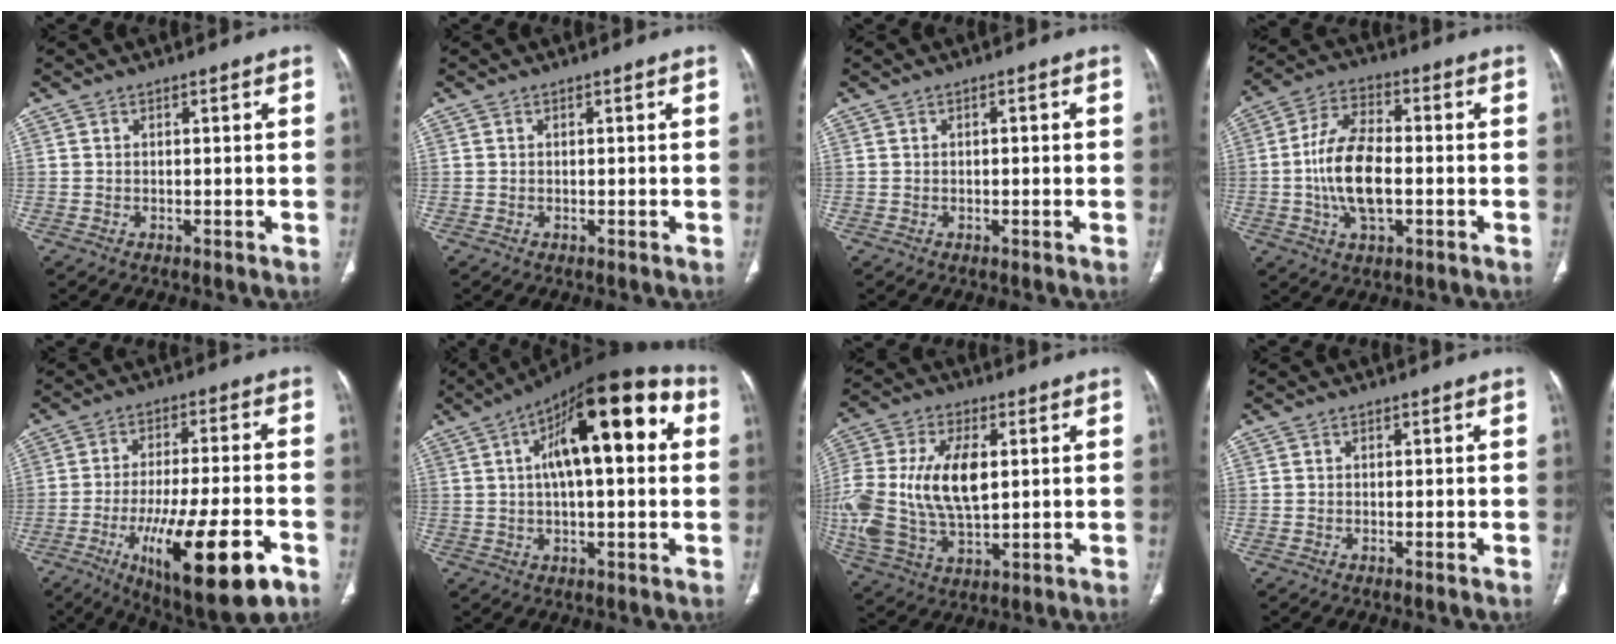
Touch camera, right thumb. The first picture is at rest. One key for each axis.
{"total": 0.0}
{"total": 1.2, "fx": 0.0, "fy": 0.5, "fz": 1.0, "tx": -0.017, "ty": 0.001, "tz": 0.000}
{"total": 12.9, "fx": -1.6, "fy": 6.5, "fz": 11.0, "tx": -0.211, "ty": 0.015, "tz": -0.033}
{"total": 20.0, "fx": -8.5, "fy": 5.6, "fz": 17.2, "tx": -0.276, "ty": 0.016, "tz": -0.123}
{"total": 20.6, "fx": 4.9, "fy": 7.9, "fz": 18.4, "tx": -0.258, "ty": 0.033, "tz": 0.062}
{"total": 20.2, "fx": 1.7, "fy": 11.2, "fz": 16.8, "tx": -0.381, "ty": -0.007, "tz": 0.035}
{"total": 0.0}